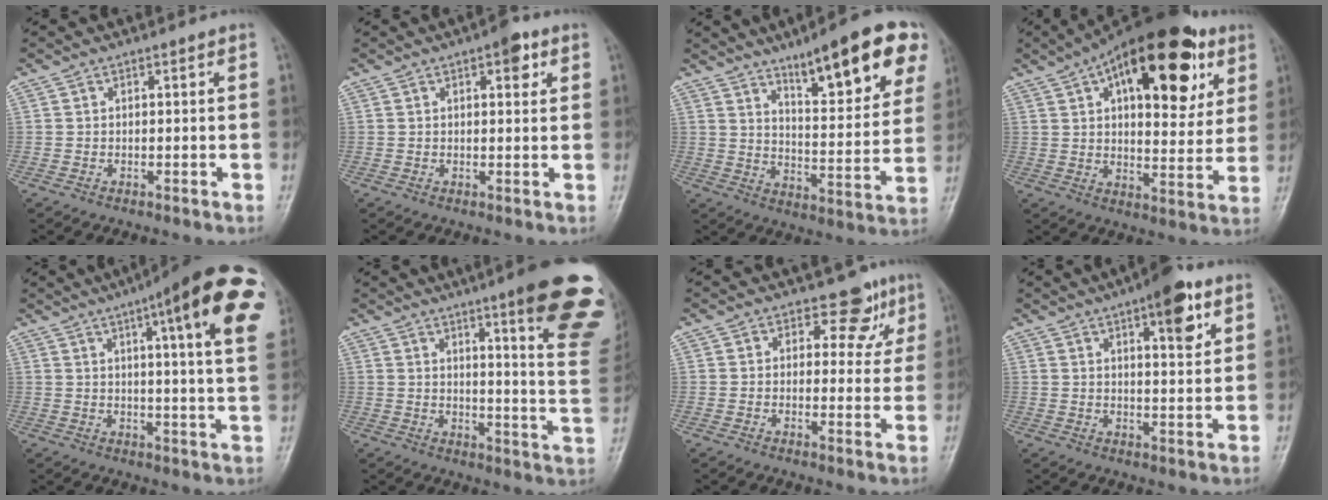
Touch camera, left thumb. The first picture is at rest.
{"total": 3.9, "force": [1.9, 1.7, 2.9], "torque": [-0.025, -0.002, 0.020]}
{"total": 18.1, "force": [10.5, 4.6, 14.0], "torque": [-0.160, -0.044, 0.158]}
{"total": 25.6, "force": [11.2, 11.9, 19.7], "torque": [-0.261, 0.003, 0.165]}
{"total": 21.7, "force": [9.3, 3.8, 19.3], "torque": [-0.240, -0.013, 0.109]}
{"total": 20.7, "force": [12.5, 2.4, 16.3], "torque": [-0.181, -0.070, 0.153]}
{"total": 5.6, "force": [3.6, 4.0, 1.7], "torque": [0.018, -0.017, 0.036]}
{"total": 9.5, "force": [4.9, 3.0, 7.5], "torque": [-0.088, -0.020, 0.065]}